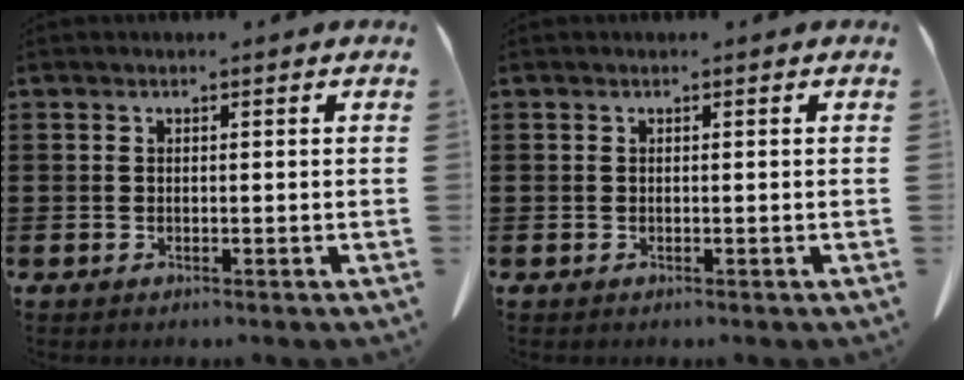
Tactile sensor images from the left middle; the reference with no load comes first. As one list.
[{"total": 0.0}]